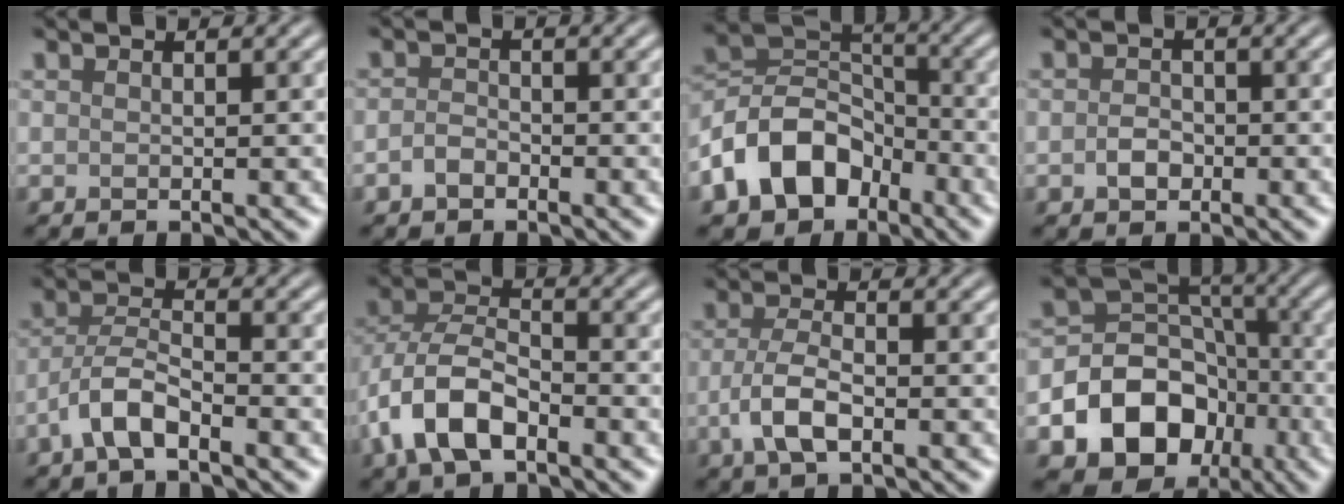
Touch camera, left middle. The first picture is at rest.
{"total": 1.4, "force": [-0.8, 0.9, 0.7], "torque": [-0.016, 0.004, -0.020]}
{"total": 8.8, "force": [-4.5, 6.1, 4.5], "torque": [-0.081, 0.007, -0.102]}
{"total": 1.7, "force": [-0.5, 1.2, 1.0], "torque": [-0.020, 0.002, -0.014]}
{"total": 3.7, "force": [-2.3, 1.1, 2.7], "torque": [-0.055, 0.012, -0.053]}
{"total": 7.3, "force": [-3.2, 4.0, 5.1], "torque": [-0.105, 0.004, -0.071]}
{"total": 3.7, "force": [-1.3, 1.6, 3.1], "torque": [-0.068, 0.000, -0.030]}
{"total": 11.2, "force": [-4.4, 8.9, 5.2], "torque": [-0.079, 0.000, -0.099]}